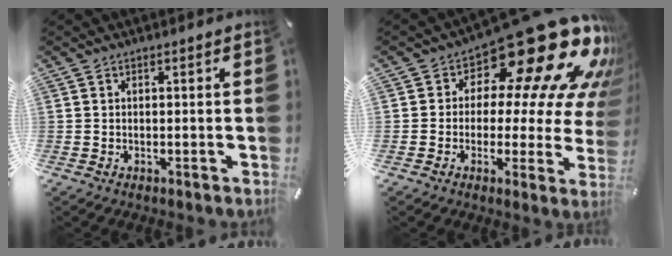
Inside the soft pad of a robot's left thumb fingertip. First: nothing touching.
{"total": 23.2, "force": [14.3, 9.2, 15.9], "torque": [-0.210, -0.116, 0.230]}